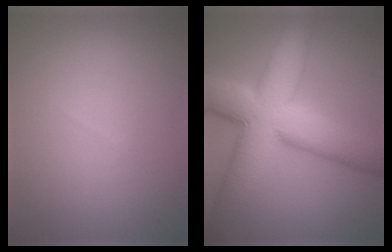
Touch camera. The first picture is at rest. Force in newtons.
{"total": 12.7, "press": 12.6, "slide": 0.4}